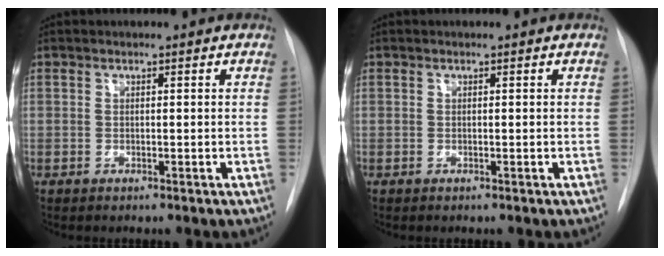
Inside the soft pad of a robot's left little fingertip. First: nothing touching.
{"total": 0.0}